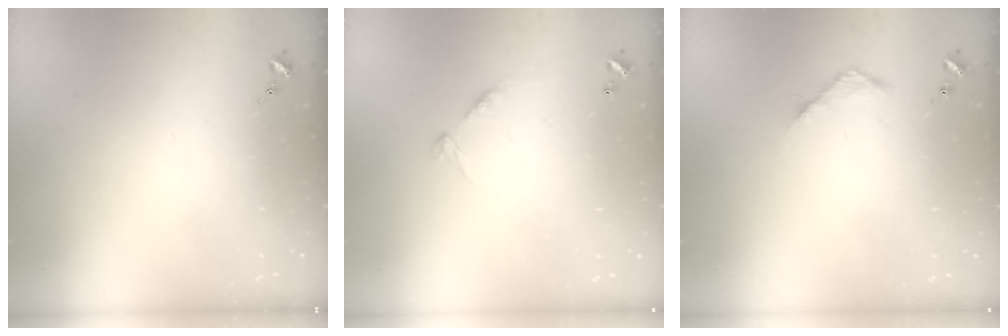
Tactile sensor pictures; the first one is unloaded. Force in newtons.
{"total": 8.8, "press": 8.8, "slide": 0.7}
{"total": 4.6, "press": 4.6, "slide": 0.5}